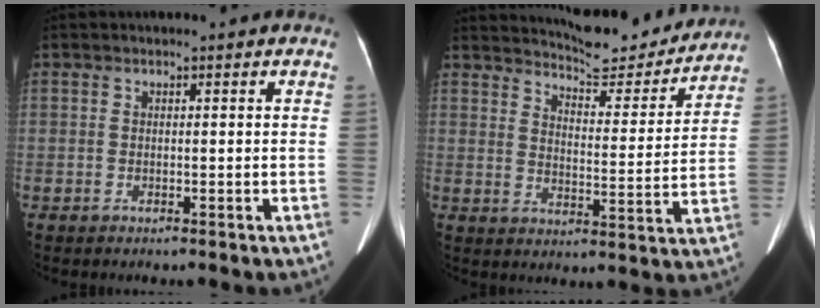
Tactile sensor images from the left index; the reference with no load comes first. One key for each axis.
{"total": 13.1, "fx": 12.5, "fy": 1.7, "fz": 3.4, "tx": -0.047, "ty": -0.022, "tz": 0.164}